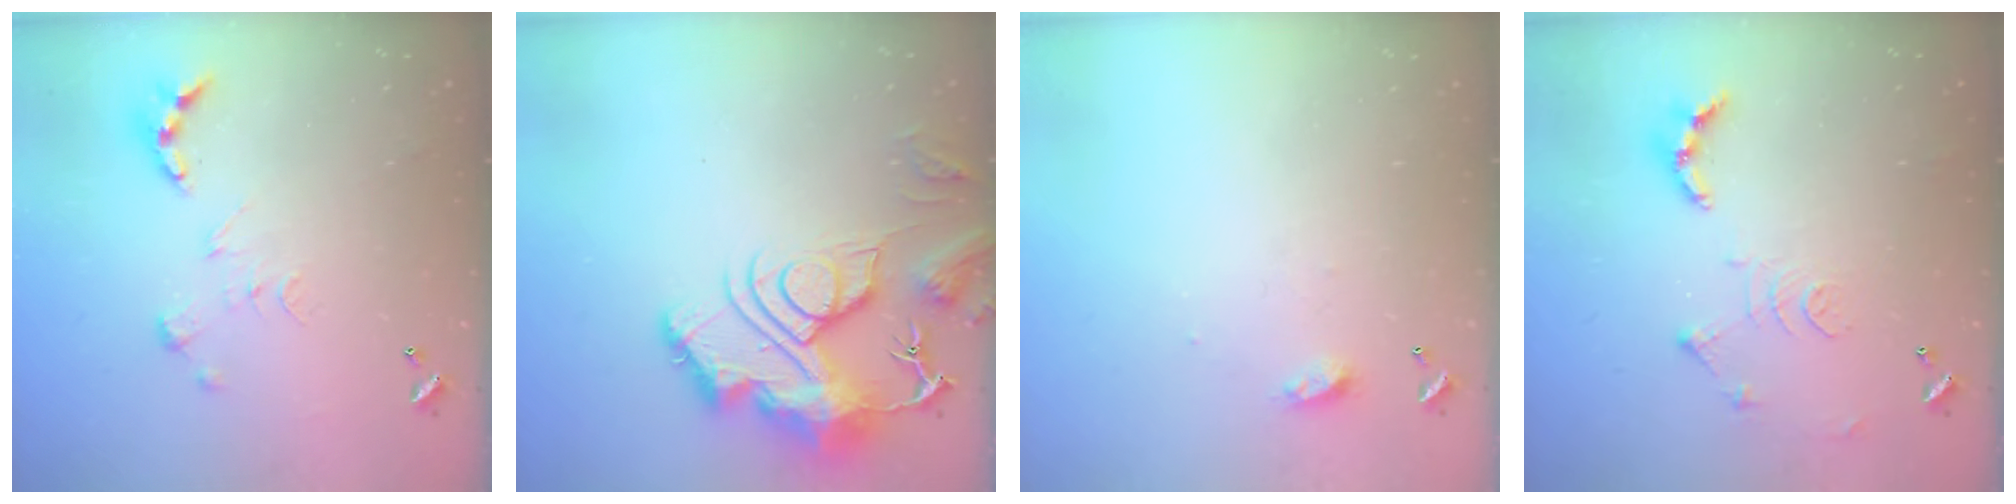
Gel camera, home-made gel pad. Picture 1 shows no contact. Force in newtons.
{"total": 17.8, "press": 17.8, "slide": 1.8}
{"total": 4.0, "press": 4.0, "slide": 0.5}
{"total": 12.0, "press": 11.9, "slide": 1.3}